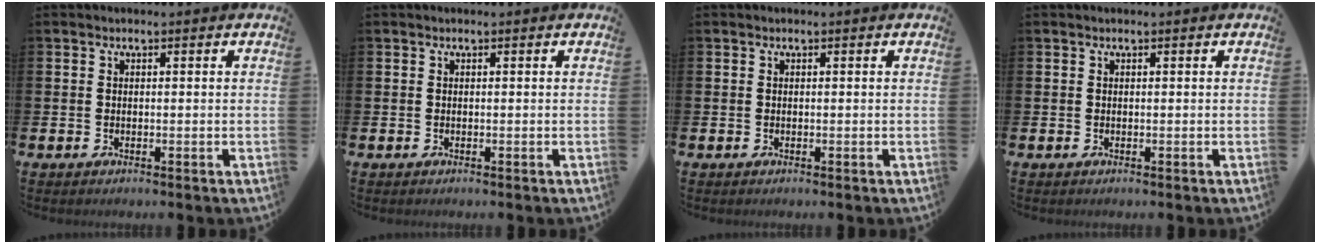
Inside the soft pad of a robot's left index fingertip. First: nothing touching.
{"total": 0.0}
{"total": 0.0}
{"total": 0.0}